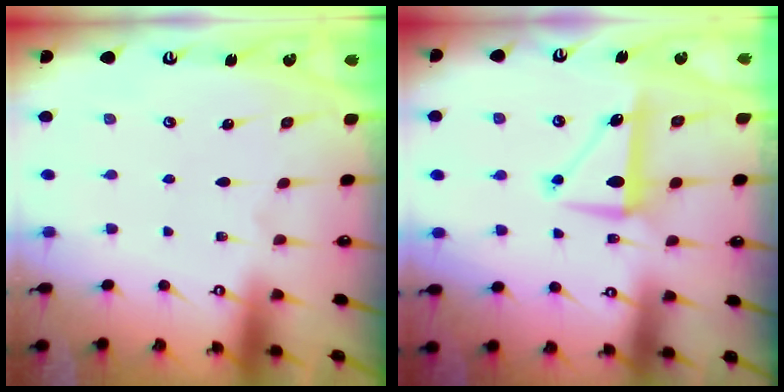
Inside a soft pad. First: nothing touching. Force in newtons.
{"total": 8.6, "press": 8.6, "slide": 0.2}